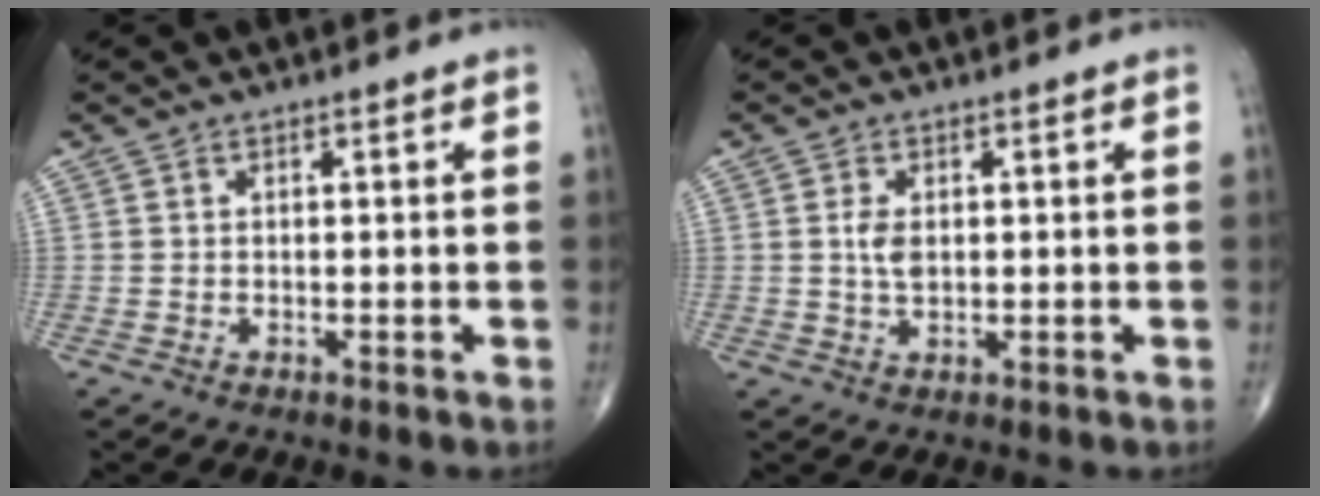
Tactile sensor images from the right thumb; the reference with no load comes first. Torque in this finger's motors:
{"motor_torque": [0.77, 0.70, 0.76, -0.10, -0.03]}